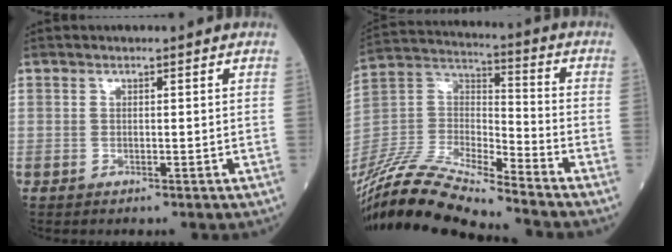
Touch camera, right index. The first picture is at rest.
{"total": 17.7, "force": [-16.4, 0.3, 6.7], "torque": [-0.135, 0.017, -0.309]}